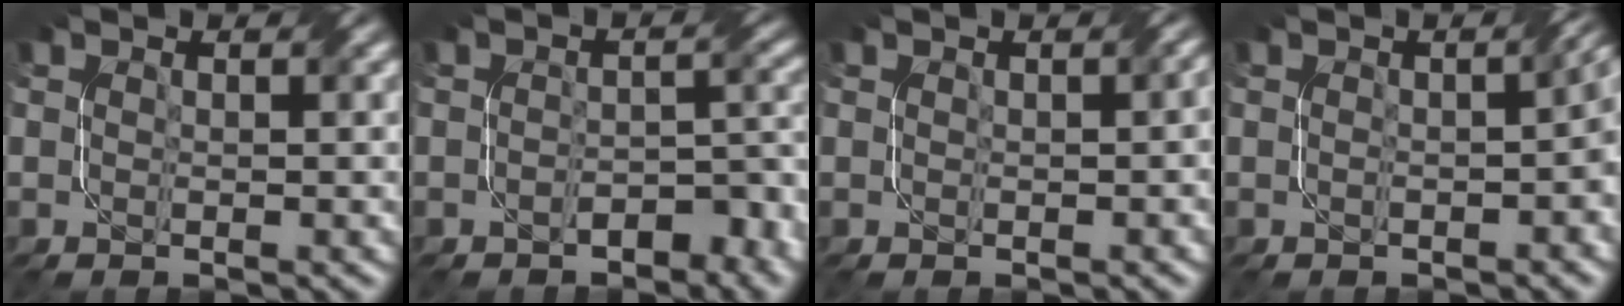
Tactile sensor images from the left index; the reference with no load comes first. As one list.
[{"total": 3.4, "force": [-2.1, 1.5, 2.1], "torque": [-0.028, 0.004, -0.030]}, {"total": 0.9, "force": [0.2, 0.2, 0.9], "torque": [-0.011, 0.006, 0.003]}, {"total": 3.0, "force": [-0.7, 0.7, 2.8], "torque": [-0.042, 0.006, -0.012]}]